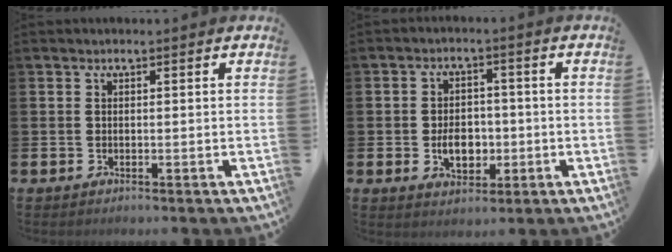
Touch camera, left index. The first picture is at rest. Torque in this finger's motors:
{"motor_torque": [0.70, 0.61, 0.29, 0.13]}